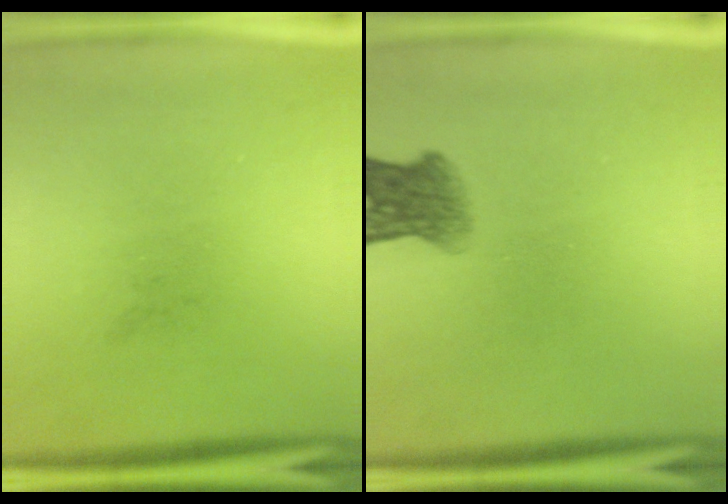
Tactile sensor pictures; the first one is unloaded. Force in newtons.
{"total": 4.7}